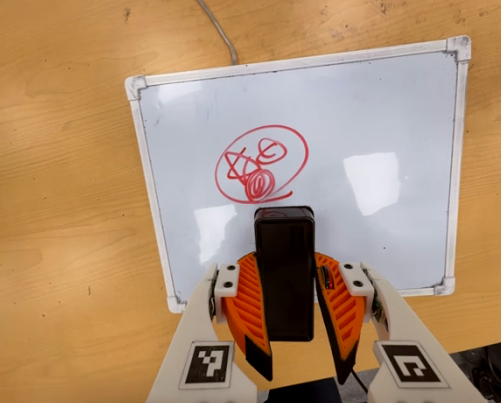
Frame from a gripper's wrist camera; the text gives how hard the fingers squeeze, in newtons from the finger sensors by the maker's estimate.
{"total": 10.6, "left": 8.6, "right": 12.6}